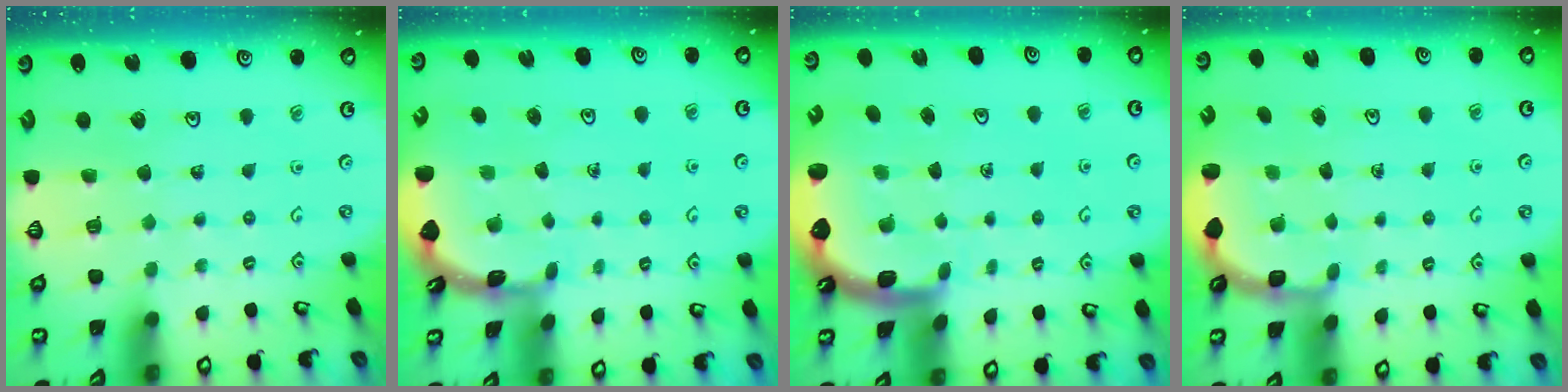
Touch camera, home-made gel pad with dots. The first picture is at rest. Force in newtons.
{"total": 1.8, "press": 1.8, "slide": 0.1}
{"total": 3.4, "press": 2.5, "slide": 2.3}
{"total": 2.8, "press": 2.5, "slide": 1.4}